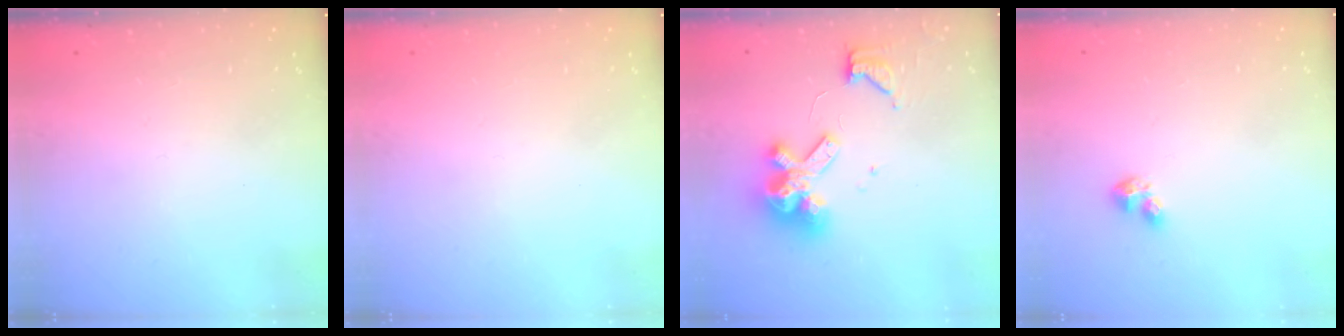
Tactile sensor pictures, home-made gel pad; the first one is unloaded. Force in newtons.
{"total": 0.0}
{"total": 12.3, "press": 12.2, "slide": 1.4}
{"total": 4.6, "press": 4.6, "slide": 0.6}